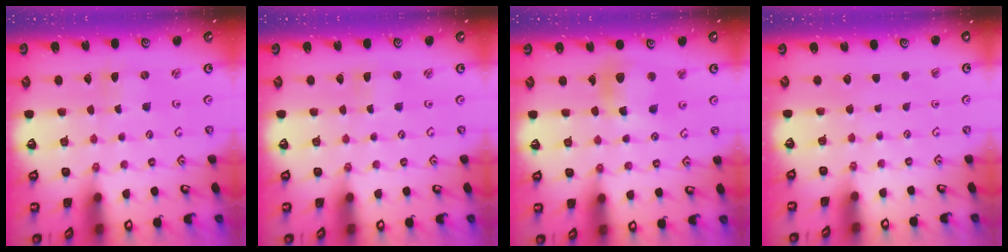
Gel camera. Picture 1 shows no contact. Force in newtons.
{"total": 0.0}
{"total": 9.4, "press": 9.3, "slide": 0.9}
{"total": 0.0}